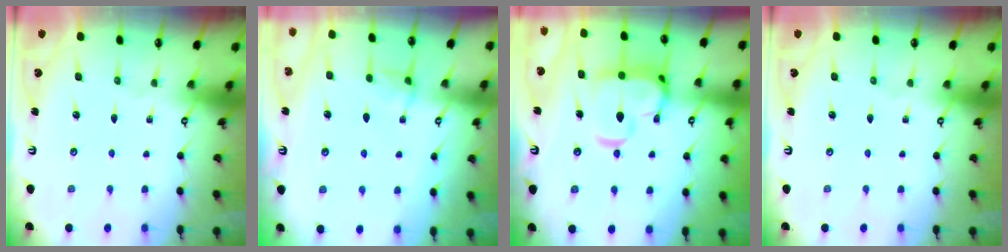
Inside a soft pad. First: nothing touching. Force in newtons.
{"total": 2.7, "press": 2.7, "slide": 0.2}
{"total": 10.1, "press": 9.9, "slide": 1.6}
{"total": 0.0}